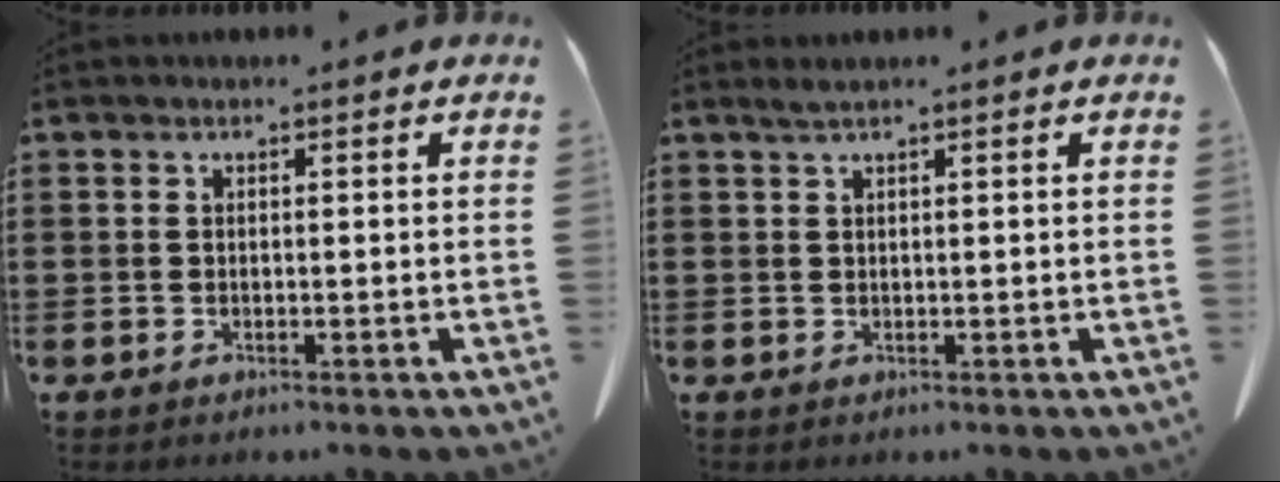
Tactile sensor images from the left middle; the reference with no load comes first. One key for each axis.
{"total": 1.0, "fx": 0.7, "fy": 0.0, "fz": 0.7, "tx": -0.014, "ty": 0.000, "tz": 0.014}